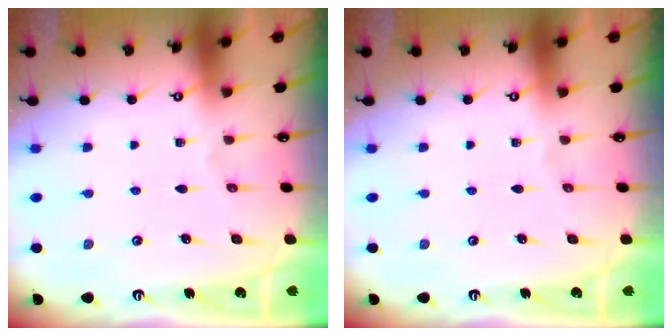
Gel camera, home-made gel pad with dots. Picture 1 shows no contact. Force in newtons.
{"total": 0.0}